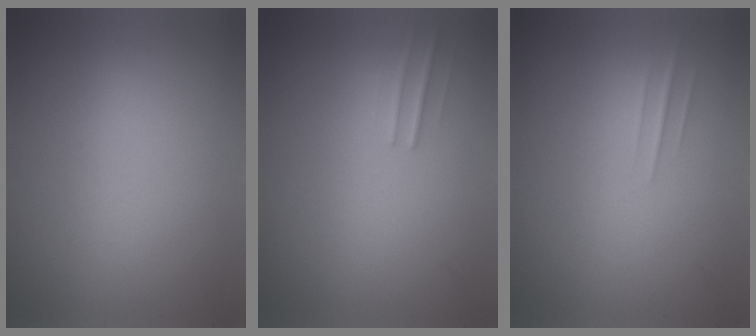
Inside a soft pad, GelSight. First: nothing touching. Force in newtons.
{"total": 1.1}
{"total": 1.2}